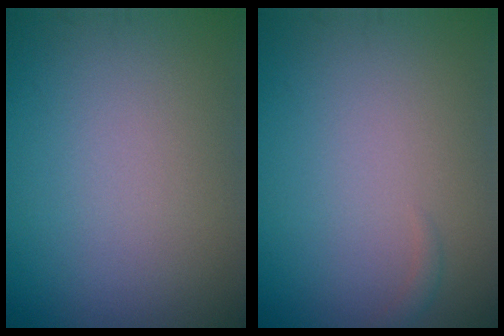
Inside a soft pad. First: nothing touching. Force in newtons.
{"total": 0.5, "press": 0.5, "slide": 0.0}